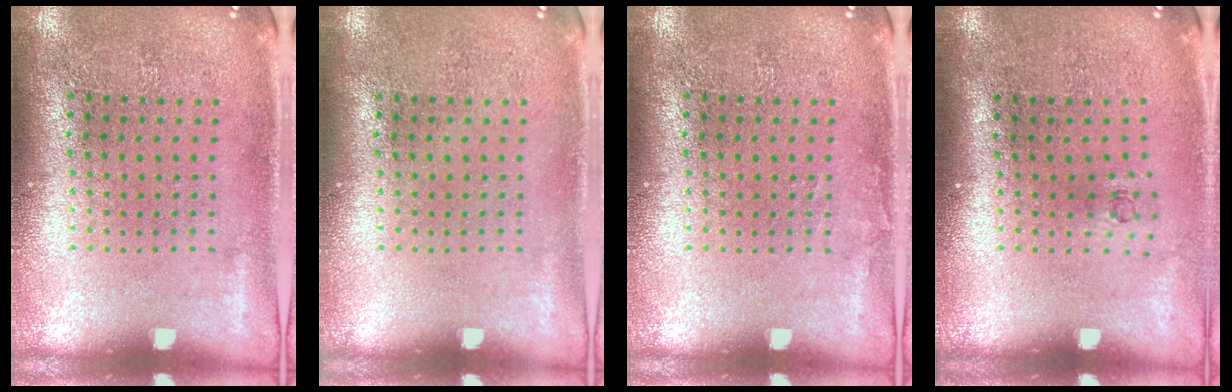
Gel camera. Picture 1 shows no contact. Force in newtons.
{"total": 0.0}
{"total": 0.5, "press": 0.5, "slide": 0.1}
{"total": 0.6, "press": 0.2, "slide": 0.5}